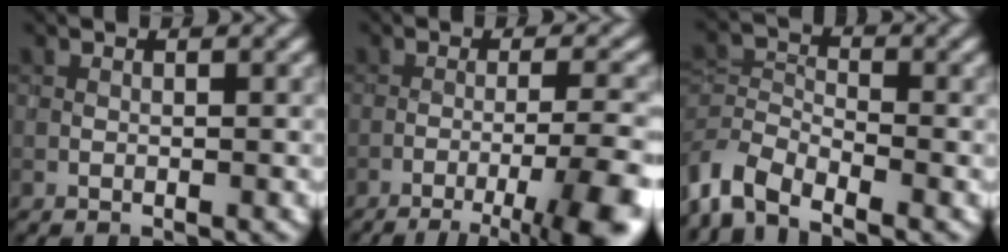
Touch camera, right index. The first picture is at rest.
{"total": 8.6, "force": [-5.0, 1.4, 6.8], "torque": [-0.093, 0.001, -0.072]}
{"total": 4.5, "force": [-3.3, 2.0, 2.3], "torque": [-0.042, -0.002, -0.078]}